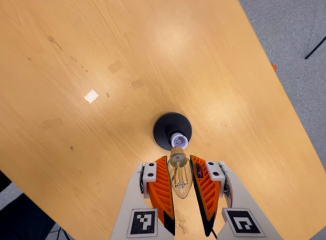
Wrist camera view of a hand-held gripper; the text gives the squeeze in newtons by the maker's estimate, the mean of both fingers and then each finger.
{"total": 13.3, "left": 13.8, "right": 12.9}